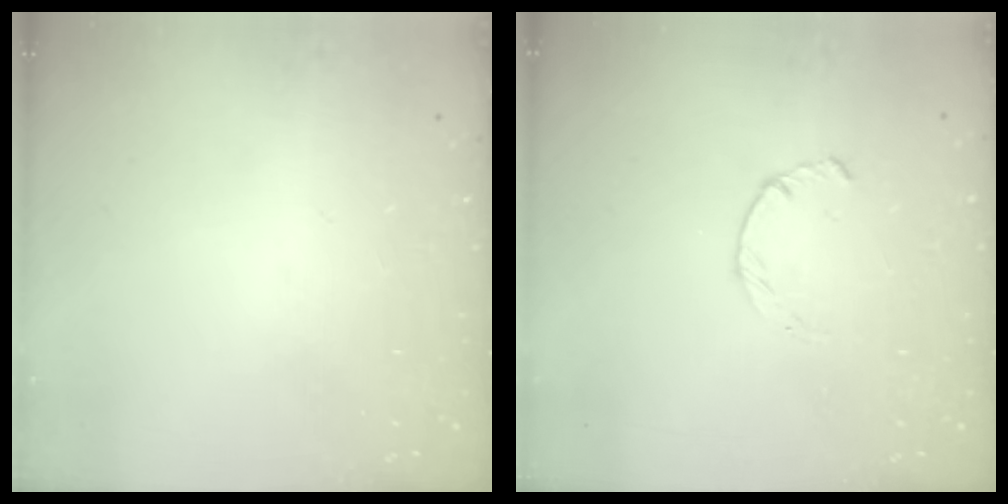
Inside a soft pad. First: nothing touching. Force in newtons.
{"total": 2.2, "press": 2.2, "slide": 0.4}